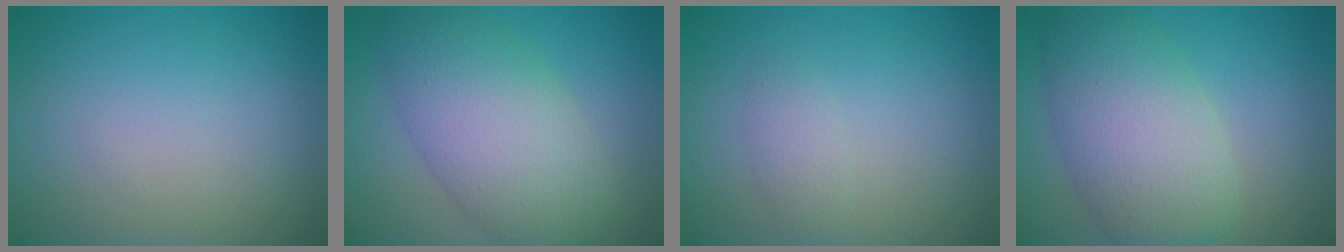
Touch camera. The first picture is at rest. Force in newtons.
{"total": 8.2, "press": 8.2, "slide": 0.4}
{"total": 1.4, "press": 1.4, "slide": 0.1}
{"total": 7.5, "press": 7.5, "slide": 0.4}